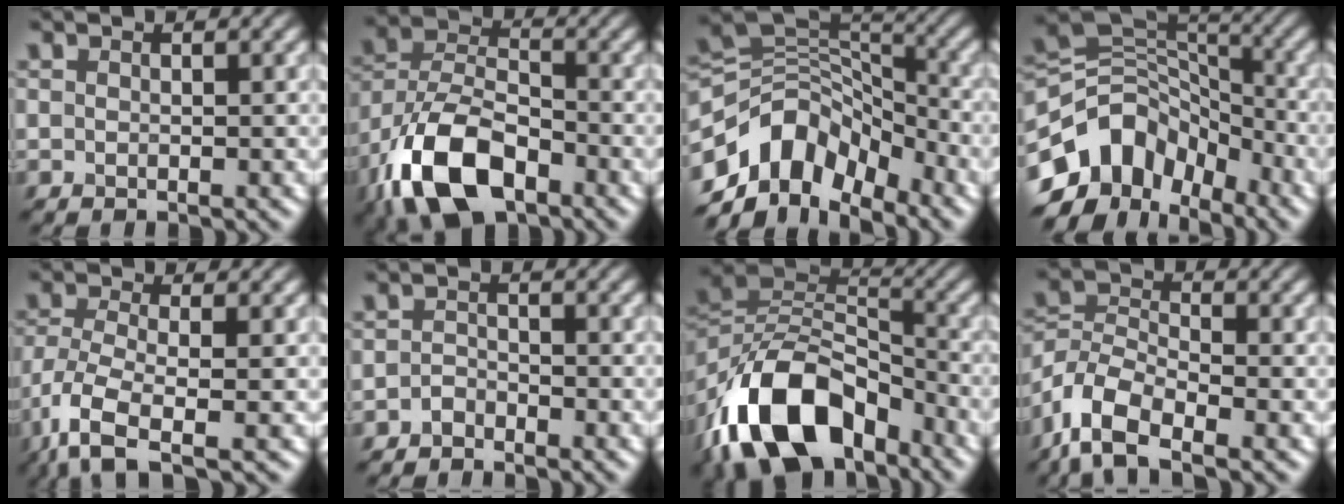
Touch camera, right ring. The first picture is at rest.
{"total": 11.0, "force": [-6.0, 5.8, 7.2], "torque": [-0.153, -0.001, -0.121]}
{"total": 8.8, "force": [-5.0, 5.7, 4.5], "torque": [-0.066, 0.009, -0.102]}
{"total": 10.3, "force": [-4.7, 7.4, 5.4], "torque": [-0.105, 0.017, -0.105]}
{"total": 5.7, "force": [-3.3, 1.7, 4.4], "torque": [-0.097, -0.009, -0.073]}
{"total": 1.4, "force": [-1.3, 0.6, 0.3], "torque": [-0.003, 0.006, -0.027]}
{"total": 14.4, "force": [-8.1, 8.2, 8.7], "torque": [-0.168, 0.007, -0.169]}
{"total": 7.1, "force": [-4.5, 3.3, 4.4], "torque": [-0.091, 0.001, -0.098]}